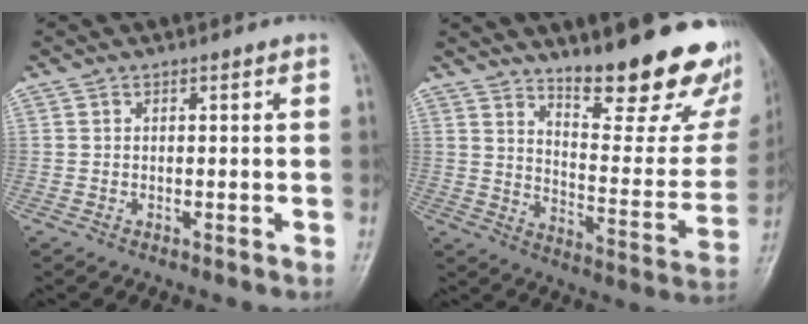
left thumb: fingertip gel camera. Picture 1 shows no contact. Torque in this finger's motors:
{"motor_torque": [0.77, 0.41, 1.02, -1.75, 0.08]}